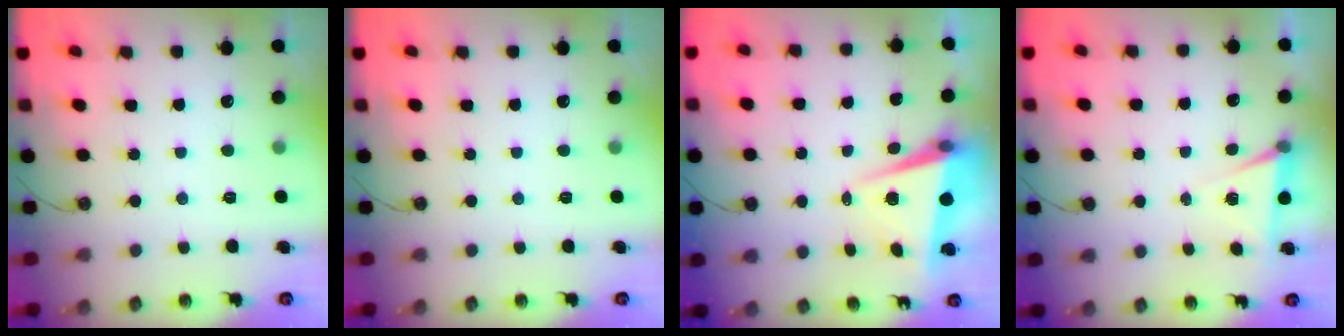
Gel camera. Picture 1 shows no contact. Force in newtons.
{"total": 0.0}
{"total": 6.3, "press": 4.6, "slide": 4.2}
{"total": 5.1, "press": 2.5, "slide": 4.5}